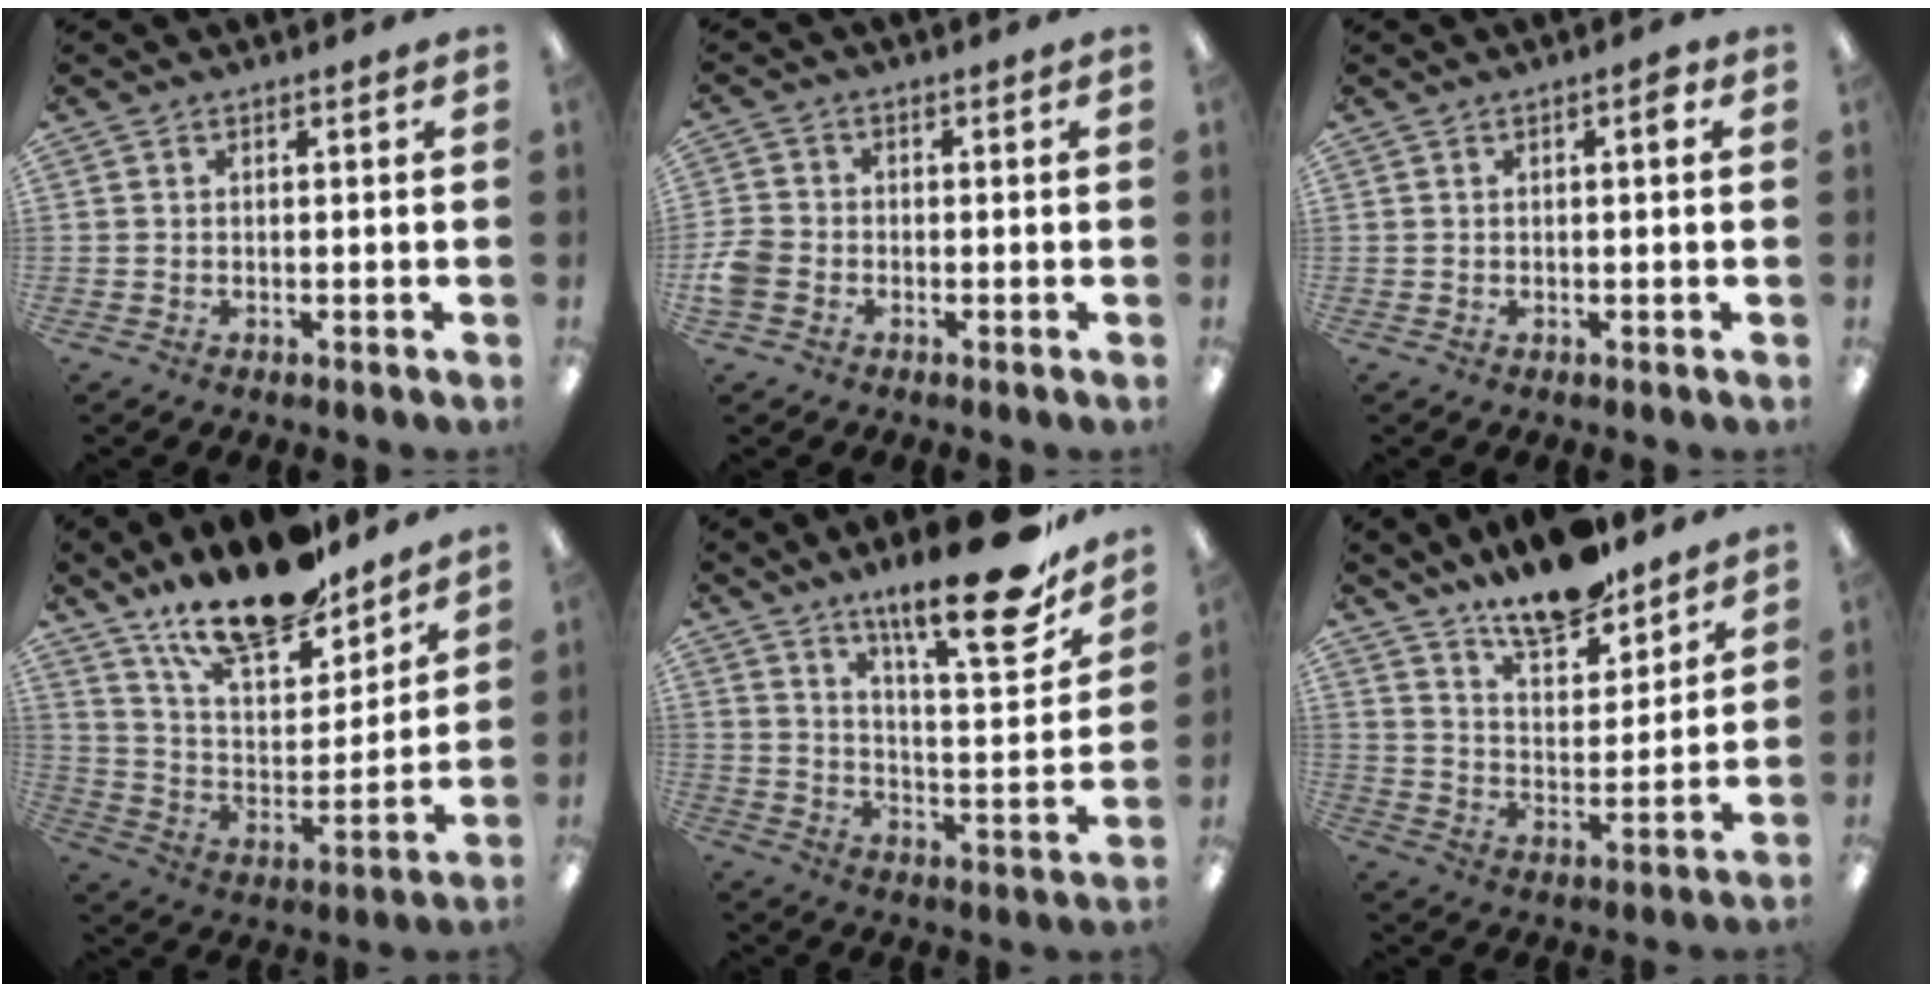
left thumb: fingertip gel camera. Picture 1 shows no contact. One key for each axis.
{"total": 4.9, "fx": -1.7, "fy": 3.9, "fz": 2.5, "tx": -0.050, "ty": 0.013, "tz": -0.030}
{"total": 1.9, "fx": 0.7, "fy": 0.4, "fz": 1.7, "tx": -0.026, "ty": 0.002, "tz": 0.008}
{"total": 19.9, "fx": 16.3, "fy": 6.4, "fz": 9.5, "tx": -0.175, "ty": -0.099, "tz": 0.285}
{"total": 22.3, "fx": 15.9, "fy": 5.8, "fz": 14.5, "tx": -0.204, "ty": -0.114, "tz": 0.252}
{"total": 13.6, "fx": 12.0, "fy": 4.0, "fz": 5.1, "tx": -0.082, "ty": -0.083, "tz": 0.215}